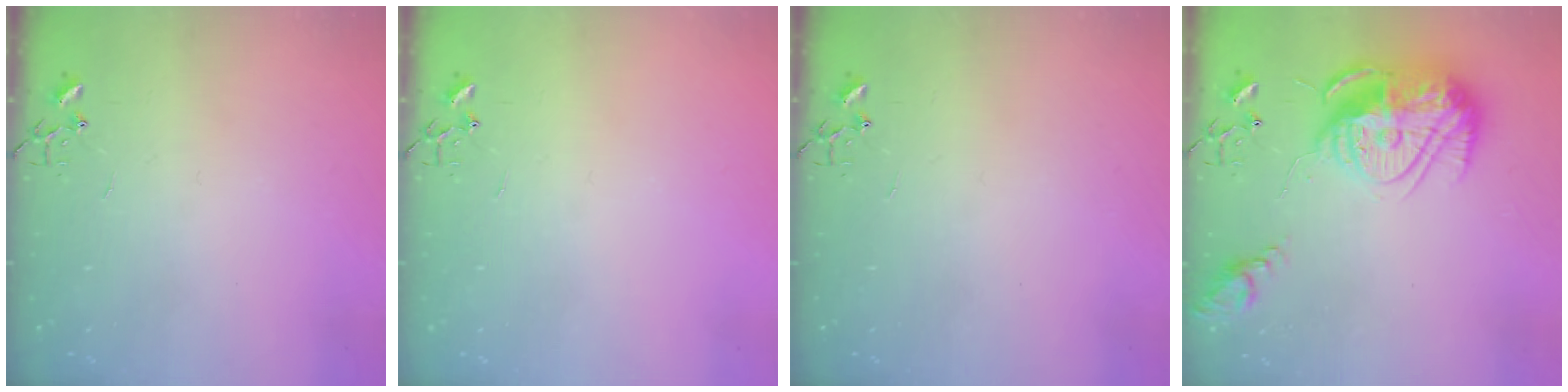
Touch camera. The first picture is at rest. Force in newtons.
{"total": 0.0}
{"total": 0.0}
{"total": 18.7, "press": 18.6, "slide": 1.7}